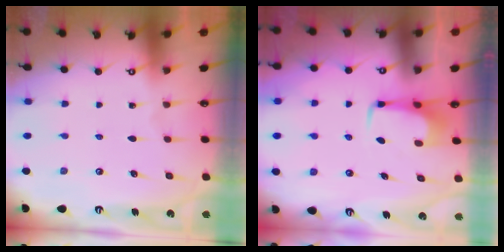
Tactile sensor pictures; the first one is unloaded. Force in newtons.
{"total": 3.0, "press": 3.0, "slide": 0.4}